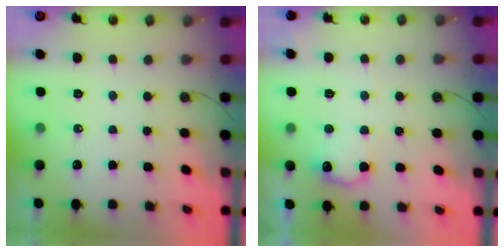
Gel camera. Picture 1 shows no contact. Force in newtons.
{"total": 10.5, "press": 10.5, "slide": 0.7}